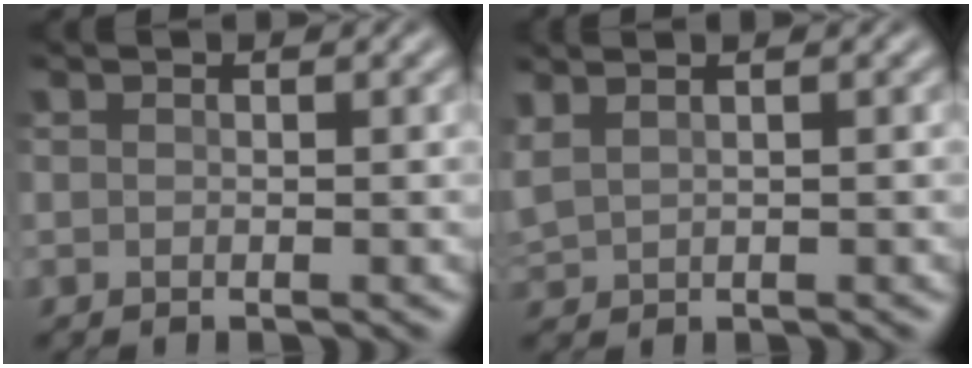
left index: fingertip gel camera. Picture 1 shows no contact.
{"total": 2.1, "force": [1.5, 0.7, 1.2], "torque": [-0.040, 0.012, 0.032]}